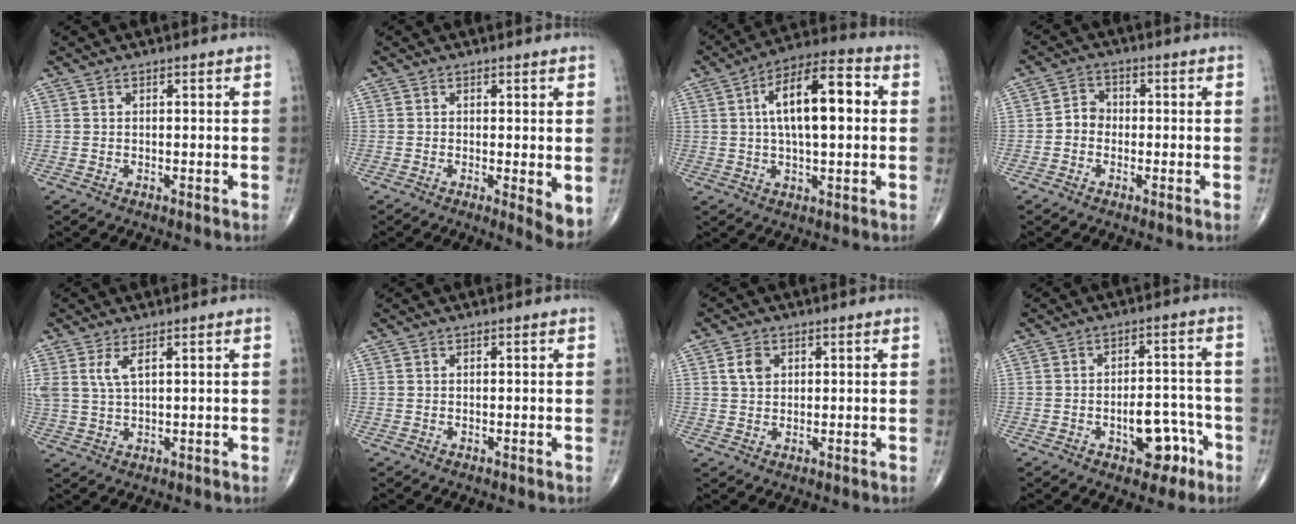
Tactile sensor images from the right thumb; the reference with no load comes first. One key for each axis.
{"total": 4.3, "fx": -0.2, "fy": 1.2, "fz": 4.1, "tx": -0.058, "ty": -0.013, "tz": -0.007}
{"total": 15.3, "fx": 2.3, "fy": 6.2, "fz": 13.8, "tx": -0.219, "ty": 0.023, "tz": 0.031}
{"total": 3.4, "fx": -0.9, "fy": 2.9, "fz": 1.6, "tx": -0.013, "ty": 0.014, "tz": -0.026}
{"total": 4.1, "fx": 1.9, "fy": 1.4, "fz": 3.4, "tx": -0.080, "ty": -0.004, "tz": 0.047}
{"total": 0.0}
{"total": 3.6, "fx": 1.2, "fy": 2.7, "fz": 2.1, "tx": -0.030, "ty": -0.002, "tz": 0.022}
{"total": 8.6, "fx": -3.8, "fy": 4.9, "fz": 6.0, "tx": -0.056, "ty": 0.041, "tz": -0.044}